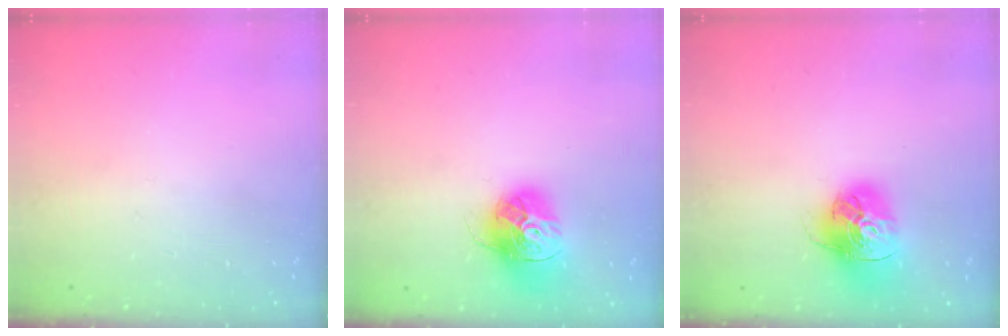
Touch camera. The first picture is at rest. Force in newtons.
{"total": 17.1, "press": 17.0, "slide": 1.5}
{"total": 17.4, "press": 17.3, "slide": 2.1}